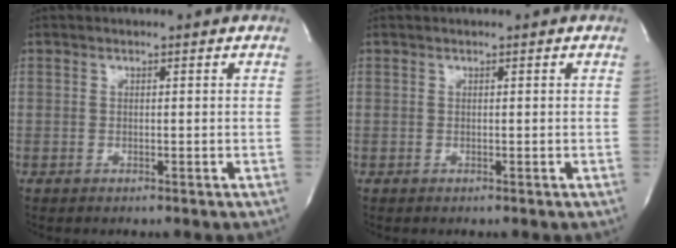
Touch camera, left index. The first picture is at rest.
{"total": 0.5, "force": [0.5, 0.0, 0.3], "torque": [-0.004, 0.011, 0.007]}